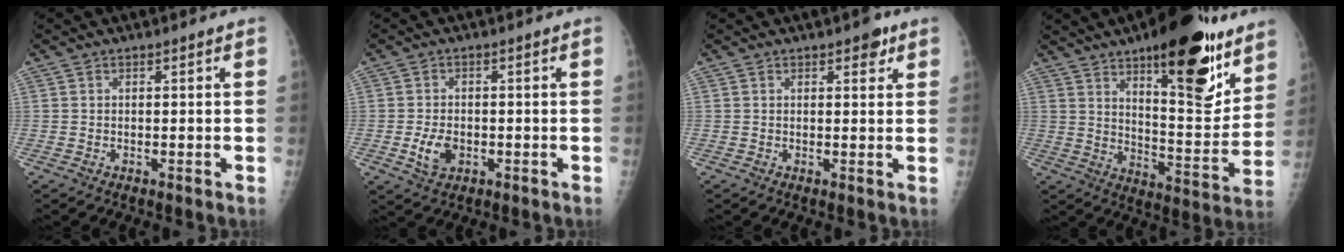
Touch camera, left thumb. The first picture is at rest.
{"total": 4.5, "force": [-1.2, 3.1, 3.1], "torque": [-0.053, -0.001, -0.017]}
{"total": 2.8, "force": [1.7, 1.4, 1.8], "torque": [-0.008, -0.006, 0.019]}
{"total": 22.9, "force": [13.6, 8.1, 16.6], "torque": [-0.193, -0.074, 0.204]}